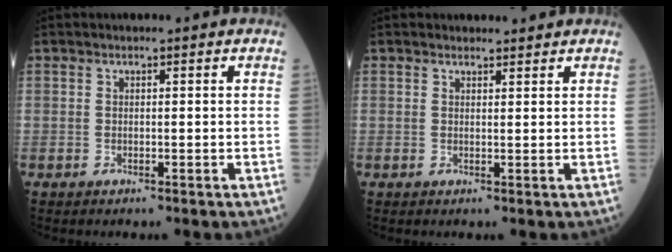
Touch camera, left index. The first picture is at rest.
{"total": 2.0, "force": [2.0, 0.5, 0.1], "torque": [-0.008, 0.004, 0.029]}